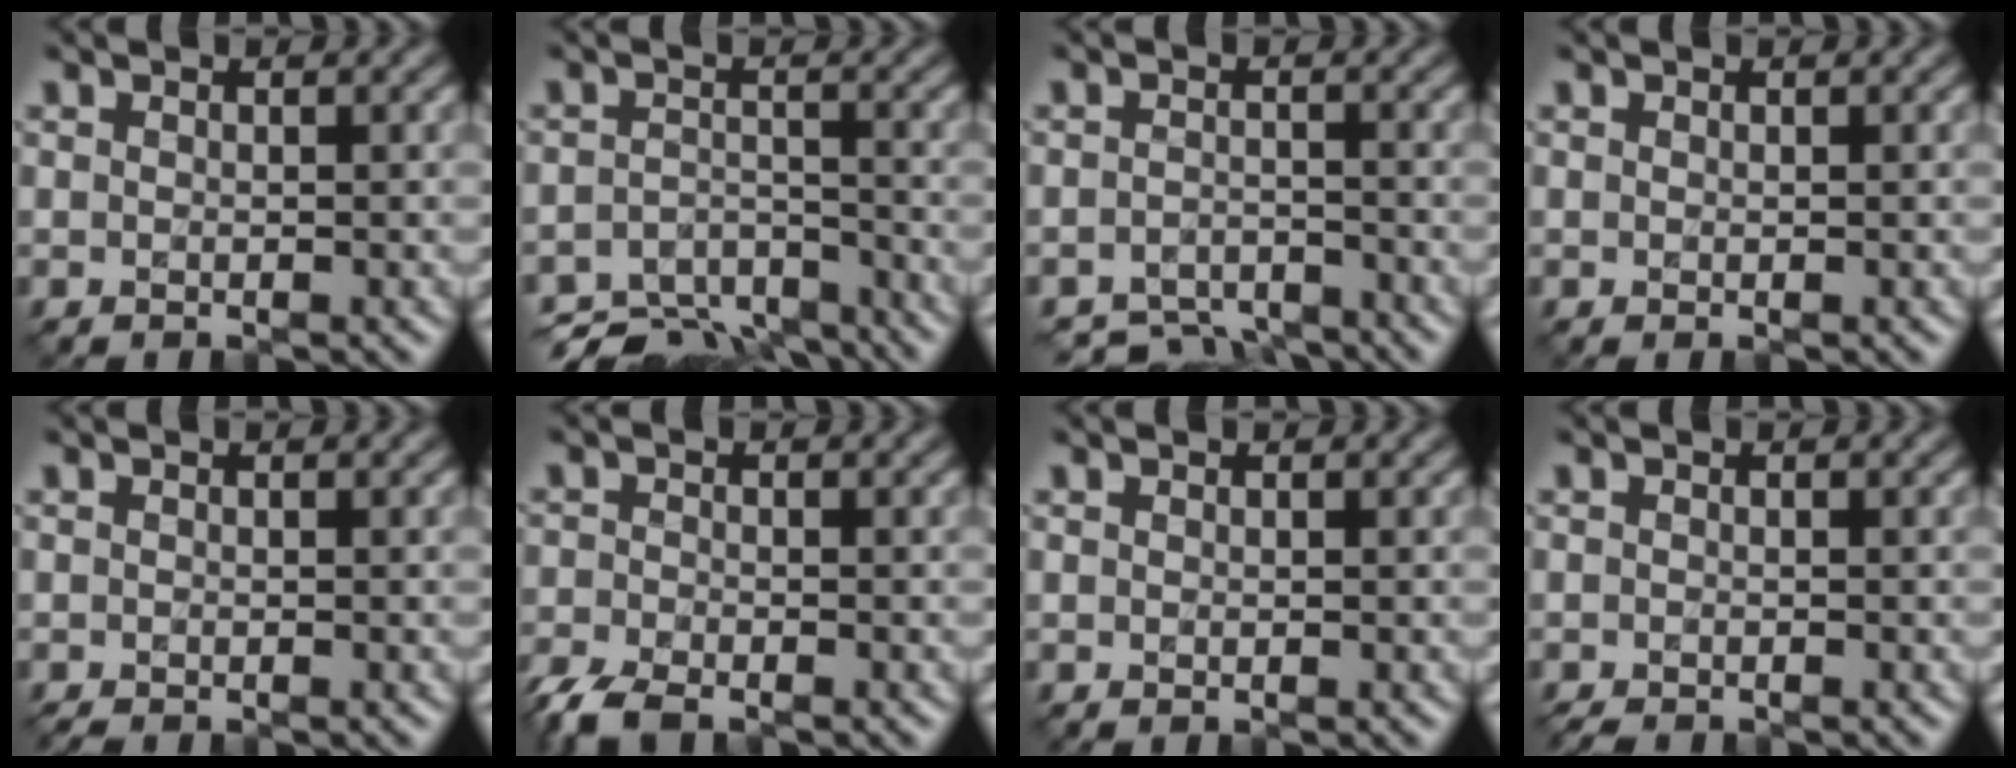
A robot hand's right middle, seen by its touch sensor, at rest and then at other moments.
{"total": 8.0, "force": [-7.3, 2.2, 2.2], "torque": [-0.036, -0.026, -0.113]}
{"total": 4.7, "force": [-4.6, 0.8, 0.4], "torque": [-0.007, -0.016, -0.075]}
{"total": 0.0}
{"total": 0.7, "force": [-0.6, 0.1, 0.4], "torque": [-0.010, -0.005, -0.010]}
{"total": 5.1, "force": [-4.3, 1.6, 2.2], "torque": [-0.046, -0.019, -0.086]}
{"total": 0.0}
{"total": 1.2, "force": [-1.0, 0.1, 0.5], "torque": [-0.012, -0.009, -0.020]}